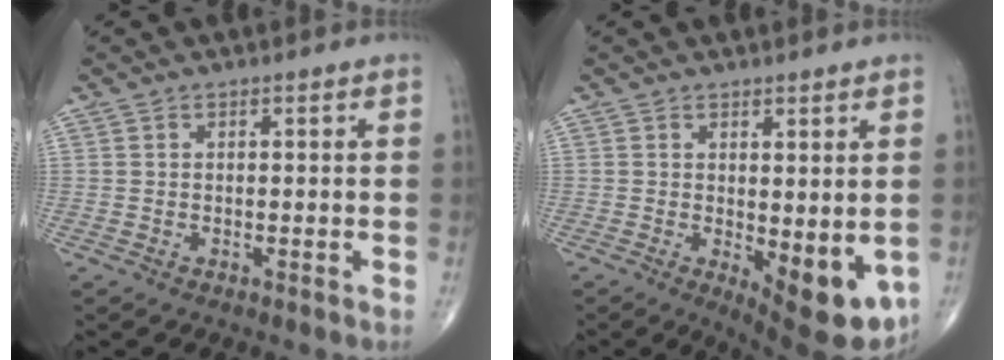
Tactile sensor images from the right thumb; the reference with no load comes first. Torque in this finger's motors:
{"motor_torque": [-0.33, 0.49, 0.13, -0.11, 0.06]}